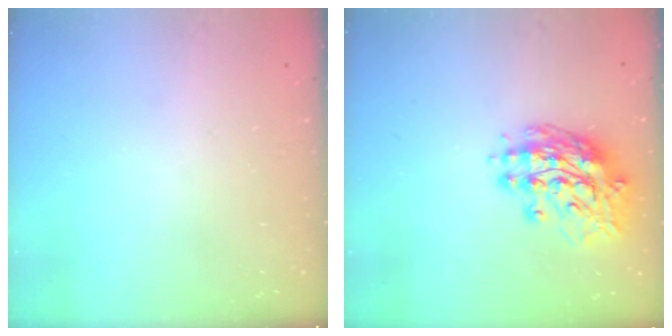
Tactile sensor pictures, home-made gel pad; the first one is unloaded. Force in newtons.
{"total": 14.9, "press": 14.8, "slide": 1.5}